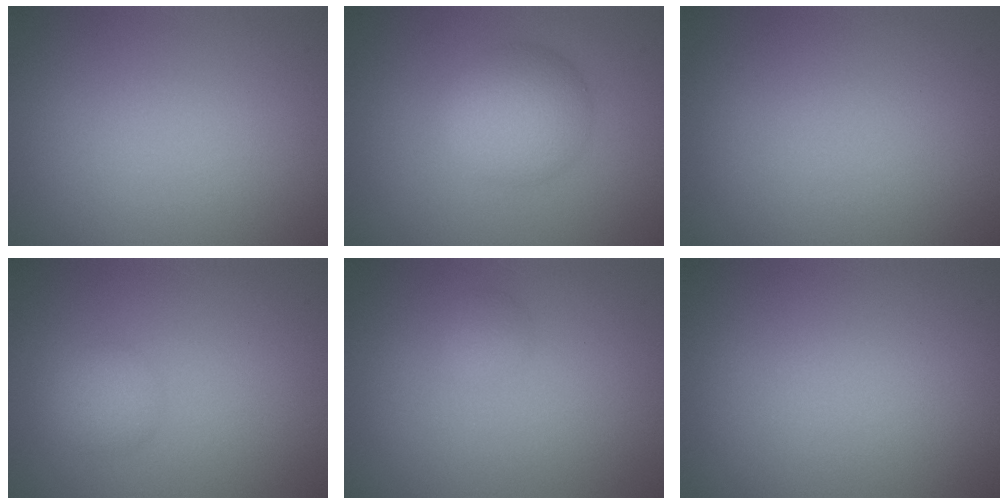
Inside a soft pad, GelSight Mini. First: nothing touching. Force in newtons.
{"total": 4.3, "press": 4.3, "slide": 0.0}
{"total": 0.0}
{"total": 1.6, "press": 1.6, "slide": 0.2}
{"total": 0.8, "press": 0.8, "slide": 0.0}
{"total": 0.0}